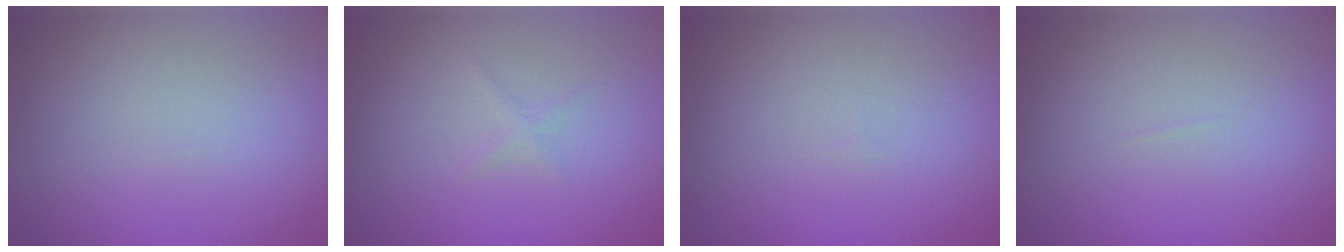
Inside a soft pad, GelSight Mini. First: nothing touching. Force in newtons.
{"total": 0.6, "press": 0.6, "slide": 0.0}
{"total": 0.0}
{"total": 0.0}